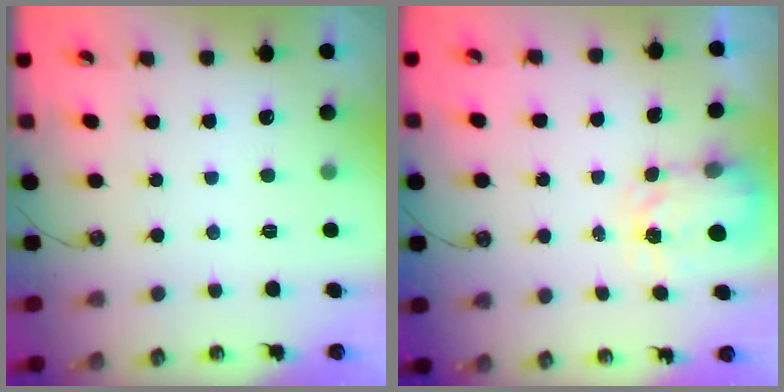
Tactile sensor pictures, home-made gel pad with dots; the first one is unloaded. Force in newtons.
{"total": 3.8, "press": 3.7, "slide": 0.5}